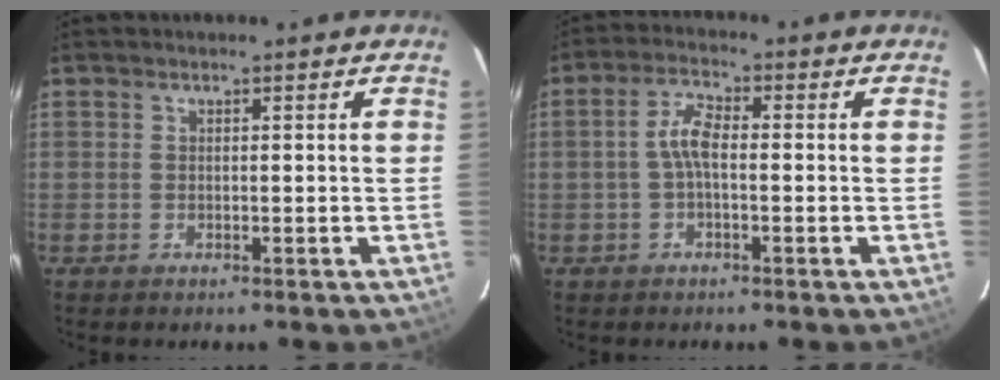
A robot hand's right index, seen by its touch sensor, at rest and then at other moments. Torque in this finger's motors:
{"motor_torque": [0.52, -0.21, 0.32, 0.09]}